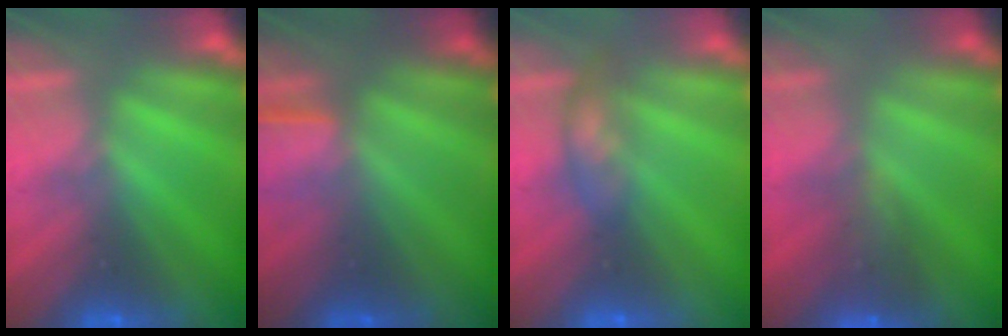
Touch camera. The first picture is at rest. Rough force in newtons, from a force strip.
{"total": 1.3}
{"total": 2.3}
{"total": 8.5}